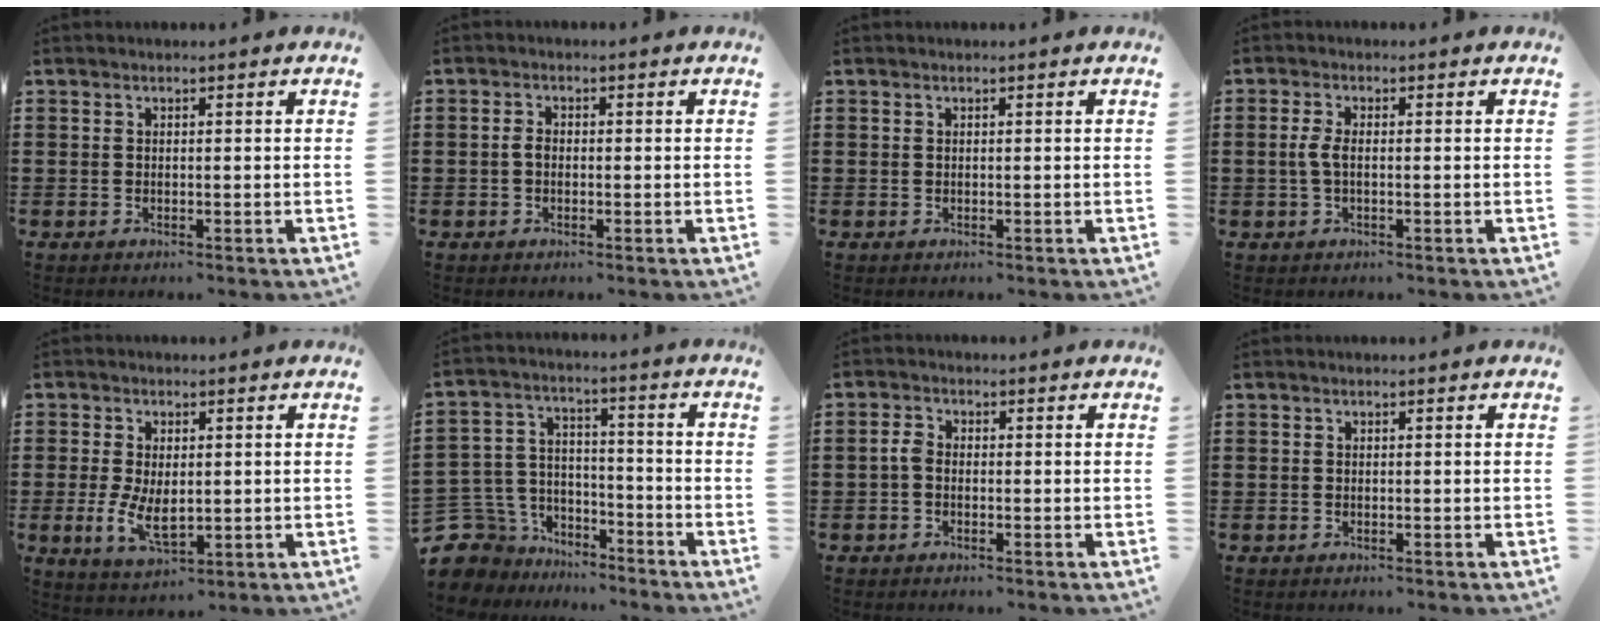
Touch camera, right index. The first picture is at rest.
{"total": 1.6, "force": [-0.3, 1.0, 1.3], "torque": [-0.034, -0.001, -0.009]}
{"total": 0.0}
{"total": 2.7, "force": [-0.3, 0.9, 2.6], "torque": [-0.070, -0.007, -0.013]}
{"total": 7.7, "force": [-1.3, 3.9, 6.5], "torque": [-0.148, -0.003, -0.026]}
{"total": 7.3, "force": [-5.6, 4.7, 0.4], "torque": [-0.054, 0.002, -0.115]}
{"total": 2.0, "force": [-0.7, 1.1, 1.5], "torque": [-0.045, -0.004, -0.018]}
{"total": 0.0}